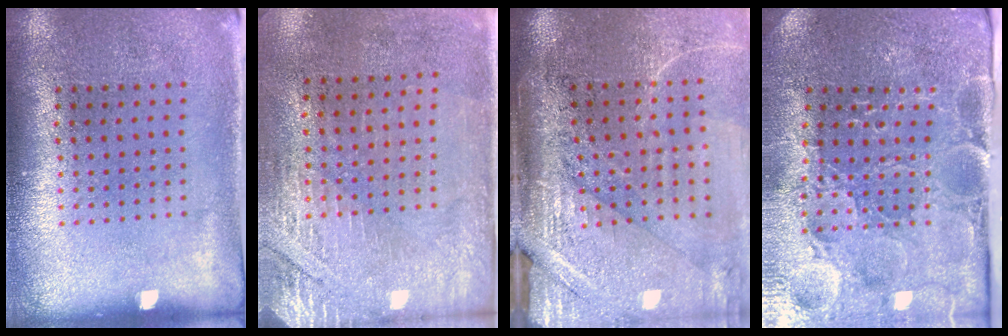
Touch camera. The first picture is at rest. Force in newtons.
{"total": 2.9, "press": 2.5, "slide": 1.5}
{"total": 4.4, "press": 3.8, "slide": 2.2}
{"total": 3.7, "press": 3.7, "slide": 0.6}